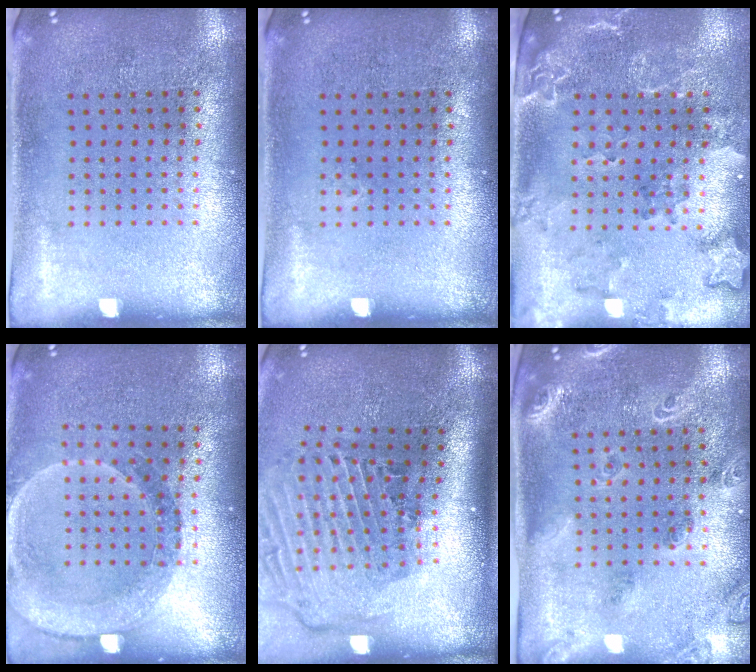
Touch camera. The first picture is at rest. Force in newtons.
{"total": 0.0}
{"total": 2.1, "press": 2.0, "slide": 0.8}
{"total": 1.5, "press": 1.4, "slide": 0.5}
{"total": 2.9, "press": 2.0, "slide": 2.1}
{"total": 1.8, "press": 1.7, "slide": 0.8}